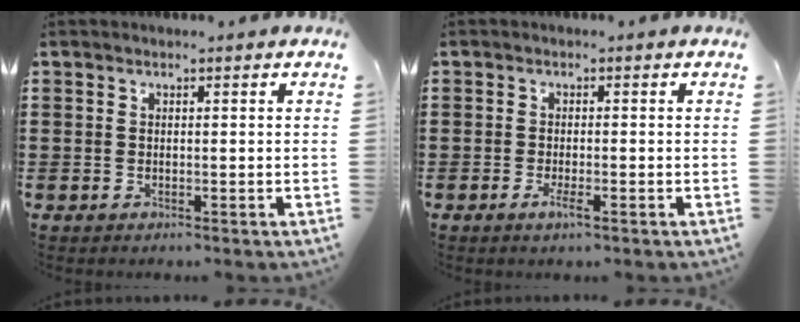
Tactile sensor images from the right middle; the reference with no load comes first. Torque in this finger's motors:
{"motor_torque": [0.92, 0.09, 0.08, 0.09]}